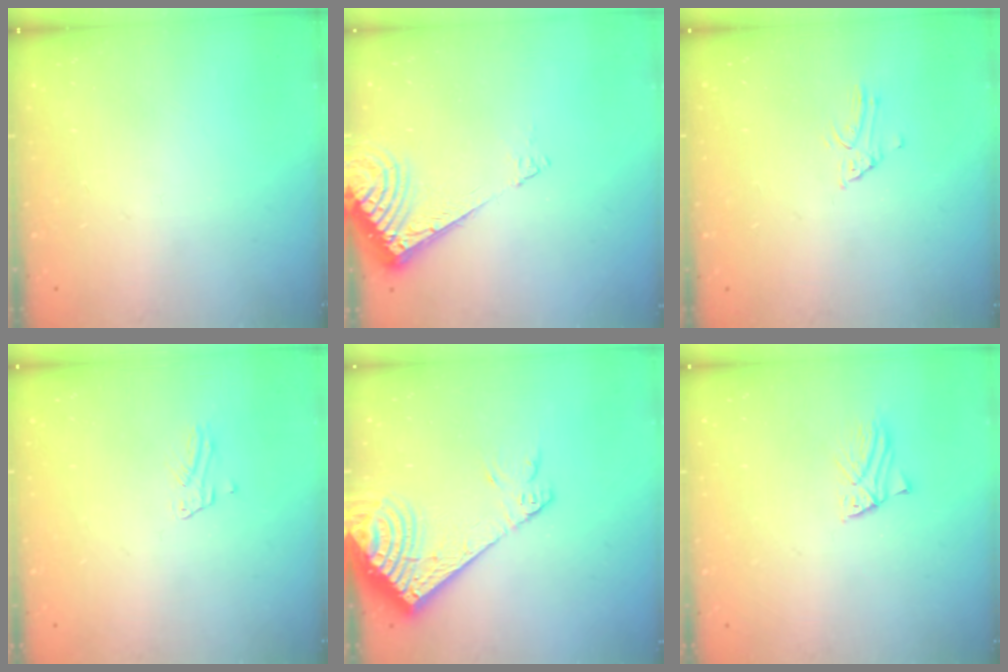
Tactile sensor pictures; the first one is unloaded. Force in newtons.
{"total": 8.4, "press": 8.3, "slide": 0.9}
{"total": 2.8, "press": 2.8, "slide": 0.3}
{"total": 1.3, "press": 1.3, "slide": 0.1}
{"total": 16.2, "press": 15.9, "slide": 3.1}
{"total": 1.8, "press": 1.8, "slide": 0.1}